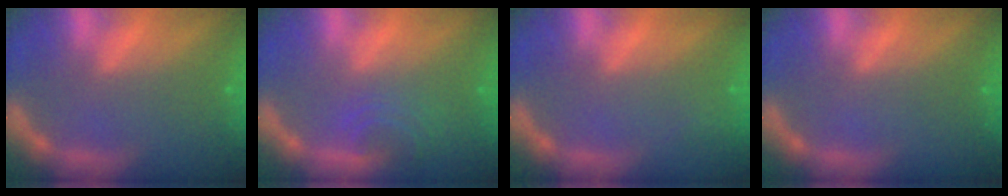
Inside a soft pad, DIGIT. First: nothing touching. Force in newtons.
{"total": 3.5}
{"total": 0.9}
{"total": 0.0}